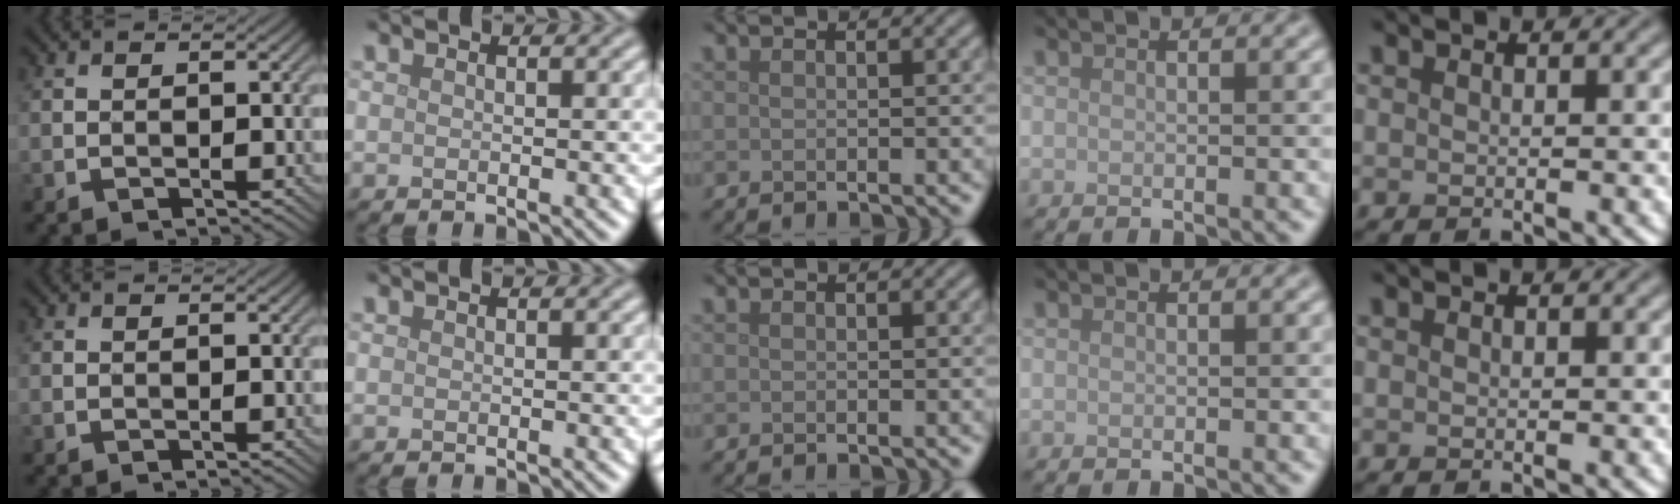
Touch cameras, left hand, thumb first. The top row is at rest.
{}